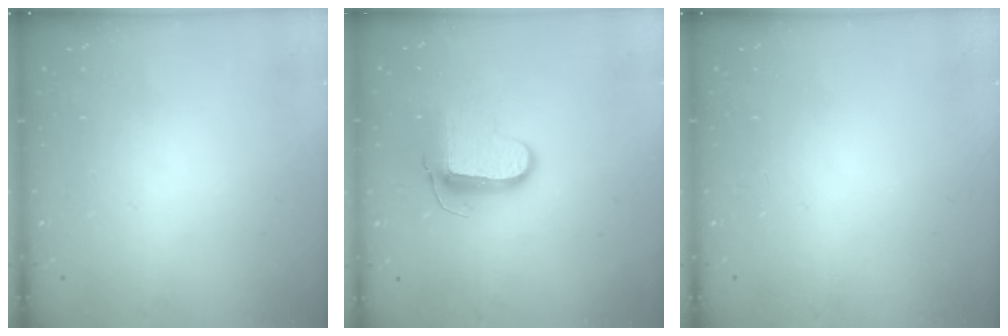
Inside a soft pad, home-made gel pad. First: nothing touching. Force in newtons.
{"total": 9.4, "press": 9.4, "slide": 0.7}
{"total": 0.0}